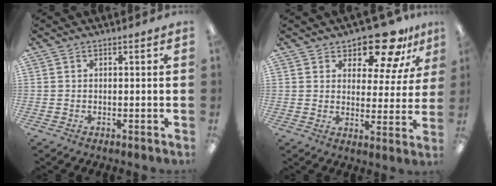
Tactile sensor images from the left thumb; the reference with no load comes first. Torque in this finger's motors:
{"motor_torque": [-0.03, 0.06, 0.03, -0.13, 0.05]}